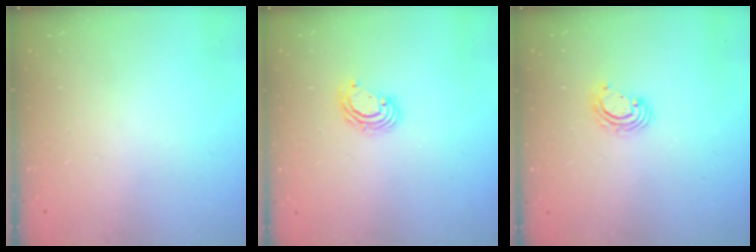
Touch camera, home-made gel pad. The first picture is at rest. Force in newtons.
{"total": 5.7, "press": 5.7, "slide": 0.2}
{"total": 4.6, "press": 4.6, "slide": 0.2}